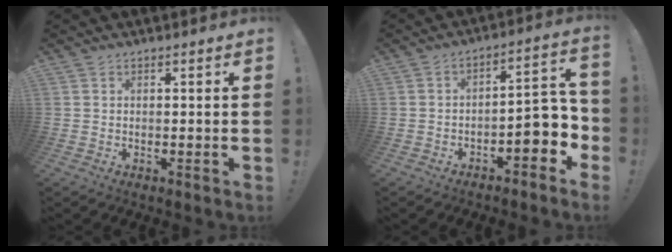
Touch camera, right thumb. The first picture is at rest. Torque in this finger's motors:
{"motor_torque": [1.34, 1.31, 0.79, -0.77, 0.00]}